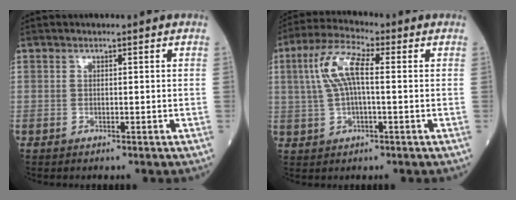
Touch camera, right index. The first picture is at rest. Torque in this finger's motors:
{"motor_torque": [0.46, -0.23, 0.39, 0.12]}